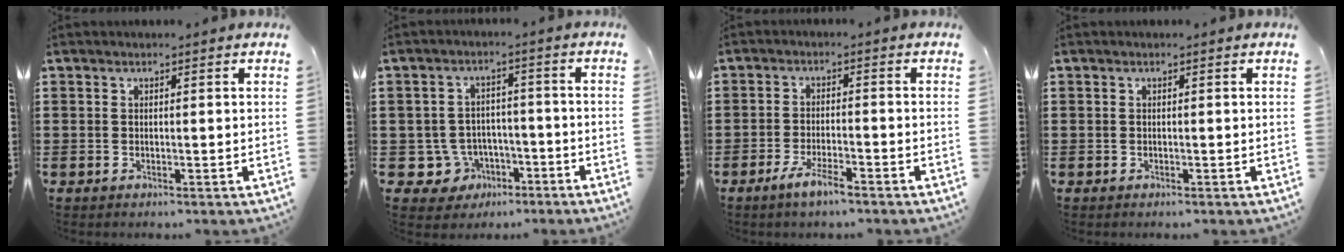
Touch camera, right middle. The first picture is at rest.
{"total": 5.3, "force": [-2.7, 4.4, 1.1], "torque": [-0.039, 0.011, -0.049]}
{"total": 4.1, "force": [-2.9, 0.8, 2.8], "torque": [-0.059, 0.000, -0.055]}
{"total": 0.0}